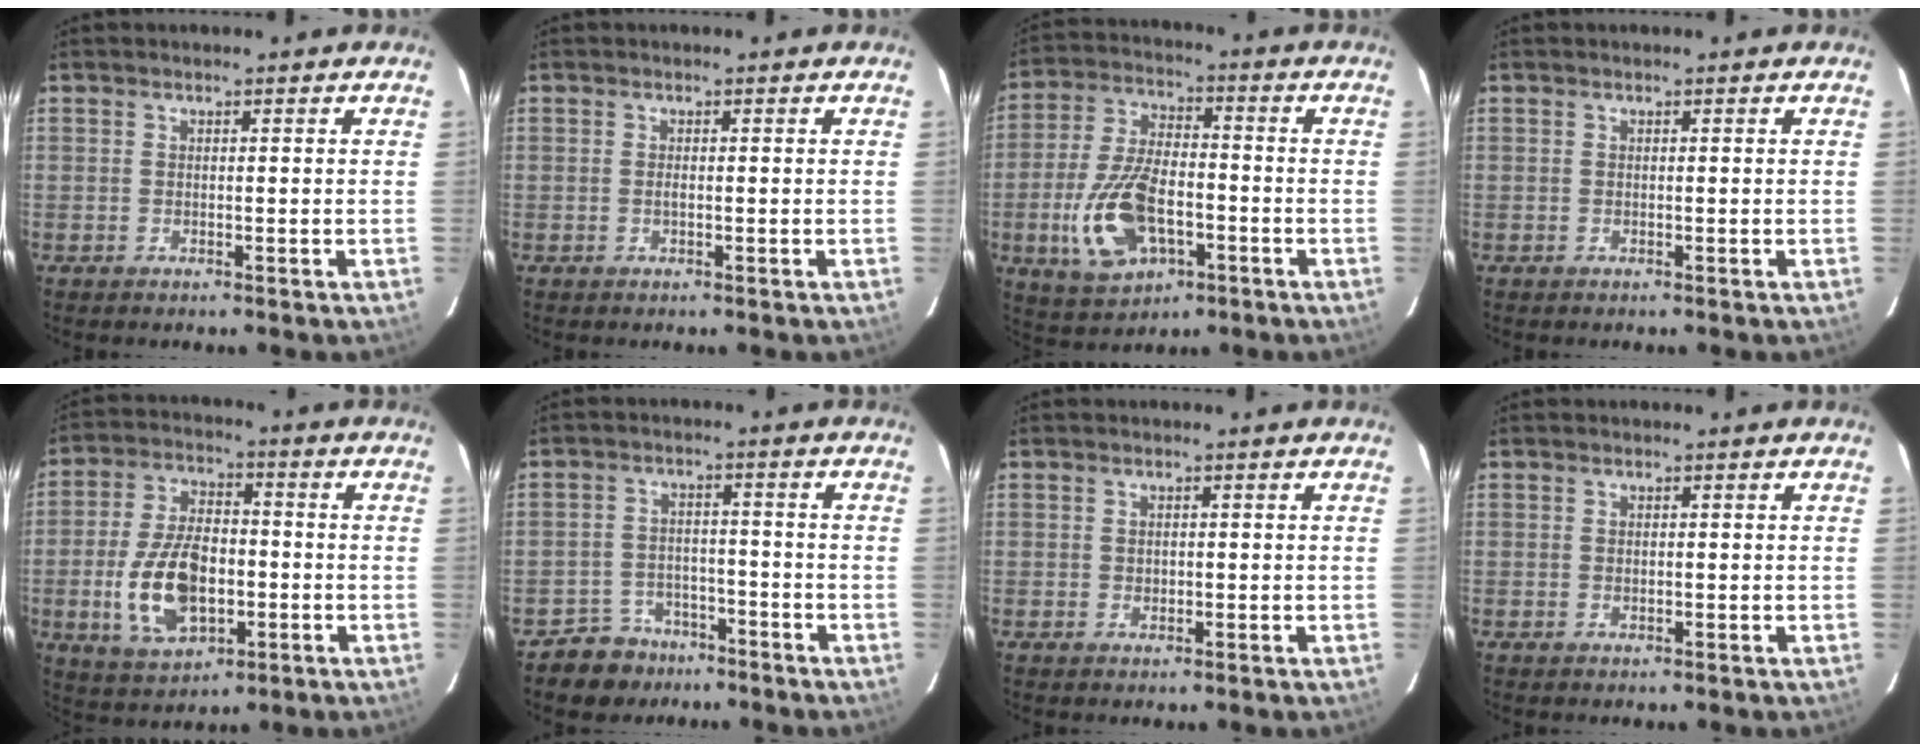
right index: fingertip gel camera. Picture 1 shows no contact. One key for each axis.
{"total": 0.7, "fx": -0.1, "fy": 0.2, "fz": 0.7, "tx": -0.014, "ty": 0.000, "tz": -0.002}
{"total": 14.9, "fx": -4.7, "fy": 7.9, "fz": 11.8, "tx": -0.255, "ty": -0.002, "tz": -0.076}
{"total": 0.0}
{"total": 14.5, "fx": -3.3, "fy": 8.2, "fz": 11.5, "tx": -0.232, "ty": 0.004, "tz": -0.045}
{"total": 6.9, "fx": -5.1, "fy": 4.6, "fz": 0.2, "tx": -0.018, "ty": 0.028, "tz": -0.073}
{"total": 1.1, "fx": 0.1, "fy": 1.0, "fz": 0.5, "tx": -0.006, "ty": 0.002, "tz": 0.001}
{"total": 0.6, "fx": 0.1, "fy": 0.4, "fz": 0.5, "tx": -0.008, "ty": 0.001, "tz": 0.002}